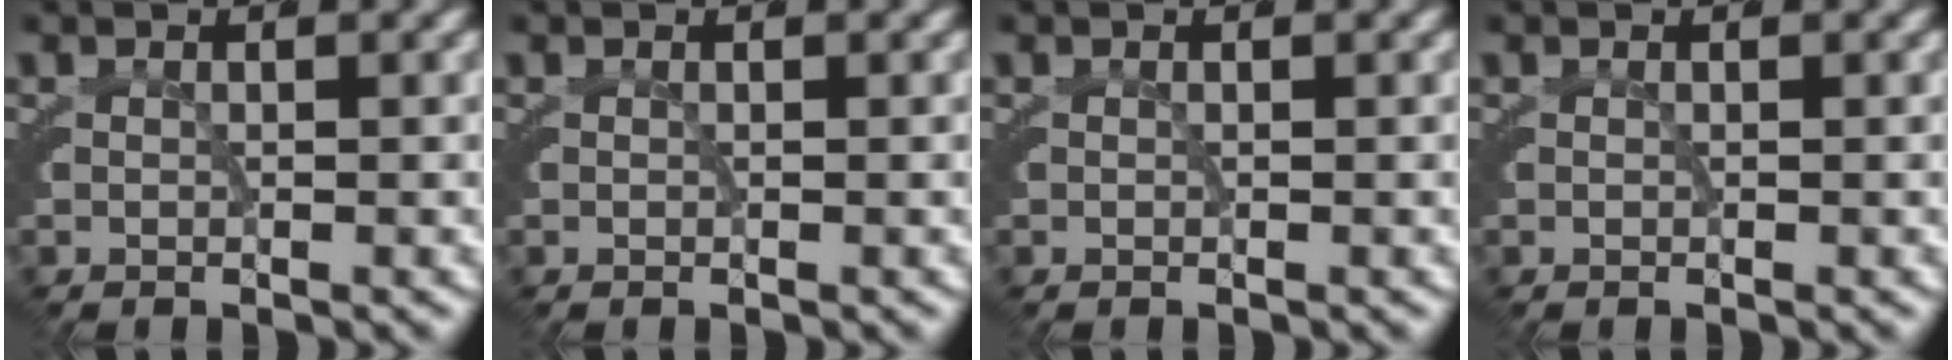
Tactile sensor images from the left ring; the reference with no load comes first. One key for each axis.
{"total": 0.0}
{"total": 0.0}
{"total": 0.0}